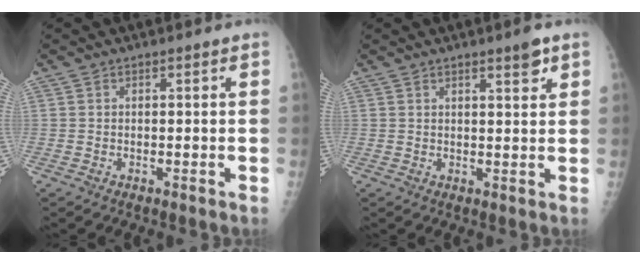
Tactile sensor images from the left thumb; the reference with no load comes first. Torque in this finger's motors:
{"motor_torque": [0.21, 0.08, -0.27, -0.08, 0.02]}